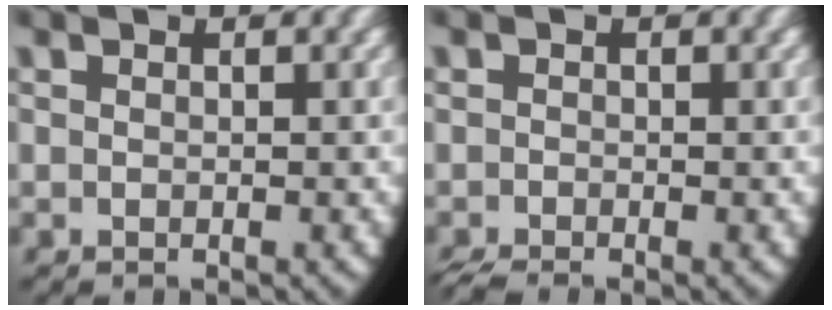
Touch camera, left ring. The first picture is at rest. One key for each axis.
{"total": 1.6, "fx": -1.4, "fy": 0.5, "fz": 0.5, "tx": -0.008, "ty": -0.012, "tz": -0.019}